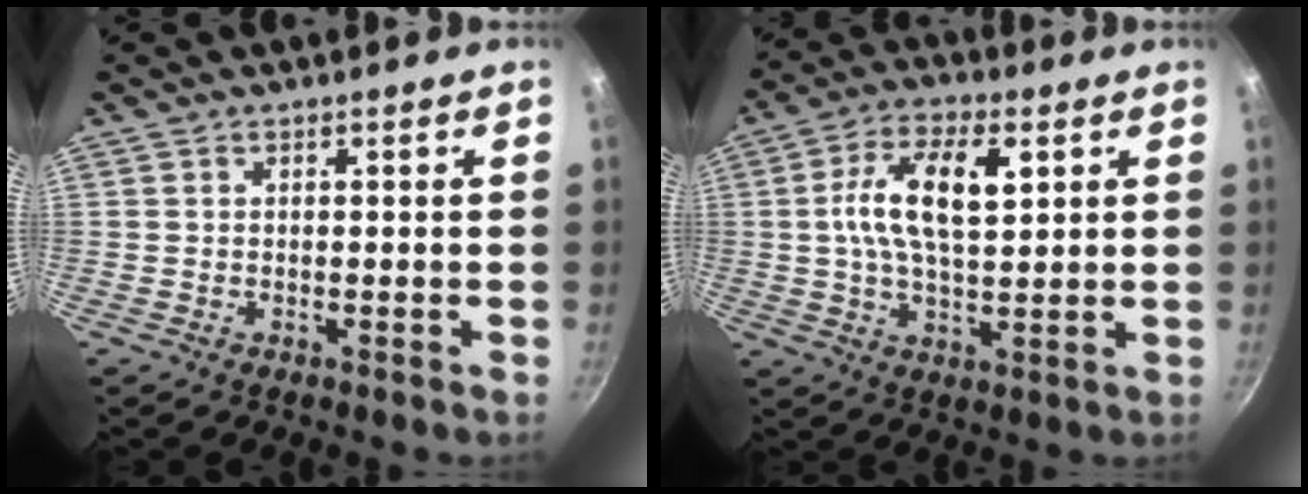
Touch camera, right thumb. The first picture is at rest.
{"total": 12.5, "force": [2.8, 5.8, 10.8], "torque": [-0.197, 0.004, 0.049]}